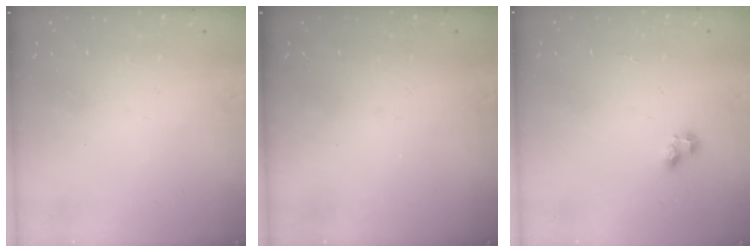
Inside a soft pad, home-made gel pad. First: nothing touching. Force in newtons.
{"total": 0.0}
{"total": 2.6, "press": 2.6, "slide": 0.2}